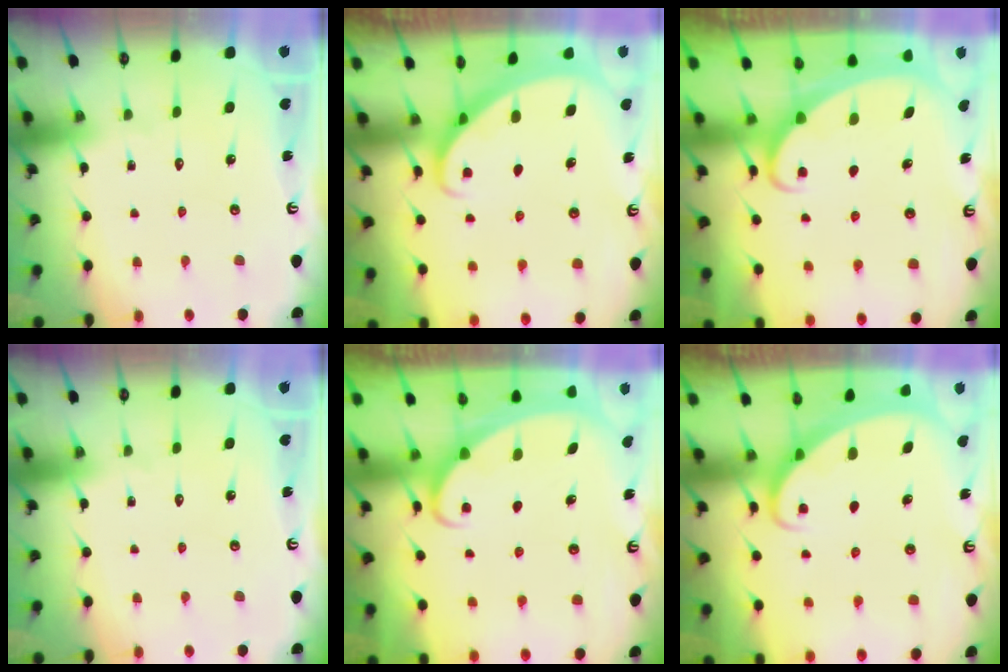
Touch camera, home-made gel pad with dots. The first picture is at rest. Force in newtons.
{"total": 1.8, "press": 1.8, "slide": 0.0}
{"total": 1.9, "press": 1.9, "slide": 0.3}
{"total": 0.0}
{"total": 2.5, "press": 2.5, "slide": 0.4}
{"total": 1.7, "press": 1.7, "slide": 0.2}